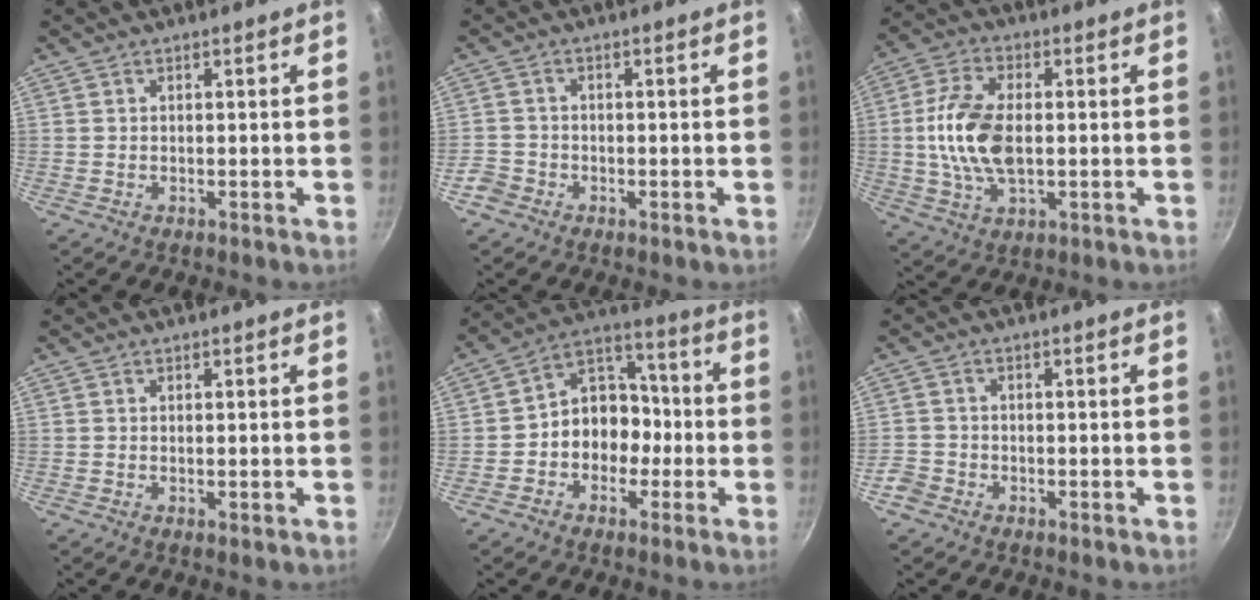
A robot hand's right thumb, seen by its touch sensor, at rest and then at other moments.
{"total": 3.2, "force": [-2.0, 2.4, 0.7], "torque": [-0.006, 0.021, -0.037]}
{"total": 12.4, "force": [-0.1, 6.9, 10.4], "torque": [-0.201, 0.015, -0.007]}
{"total": 0.6, "force": [0.0, 0.1, 0.6], "torque": [-0.007, -0.004, -0.001]}
{"total": 11.4, "force": [-2.4, 9.4, 5.9], "torque": [-0.033, 0.054, -0.052]}
{"total": 3.0, "force": [-2.0, 2.2, 0.7], "torque": [-0.010, 0.016, -0.037]}